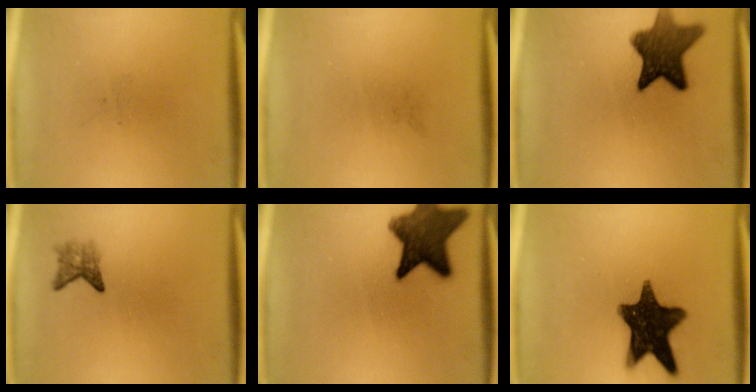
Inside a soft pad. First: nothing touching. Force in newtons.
{"total": 0.0}
{"total": 10.5}
{"total": 2.3}
{"total": 11.6}
{"total": 15.3}